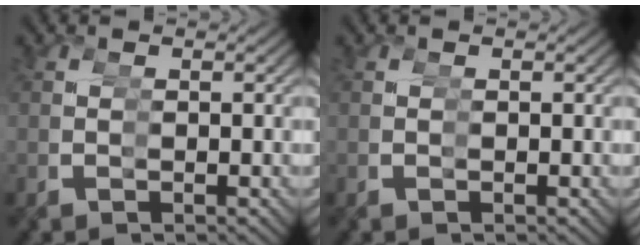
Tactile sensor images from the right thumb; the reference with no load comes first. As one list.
[{"total": 0.0}]